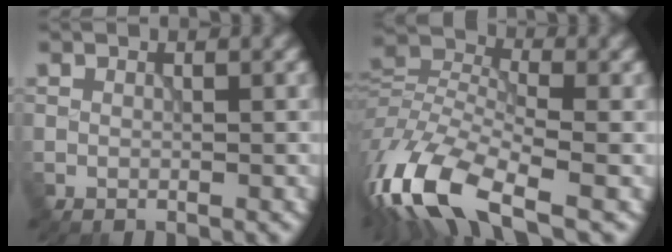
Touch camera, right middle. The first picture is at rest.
{"total": 13.3, "force": [-6.1, 5.8, 10.3], "torque": [-0.226, -0.009, -0.126]}